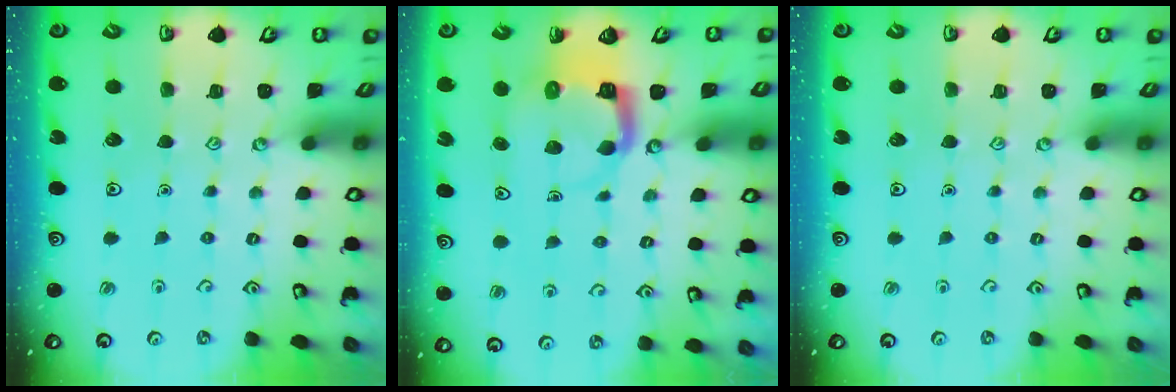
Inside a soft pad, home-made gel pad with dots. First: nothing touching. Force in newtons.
{"total": 6.7, "press": 6.7, "slide": 0.1}
{"total": 0.0}